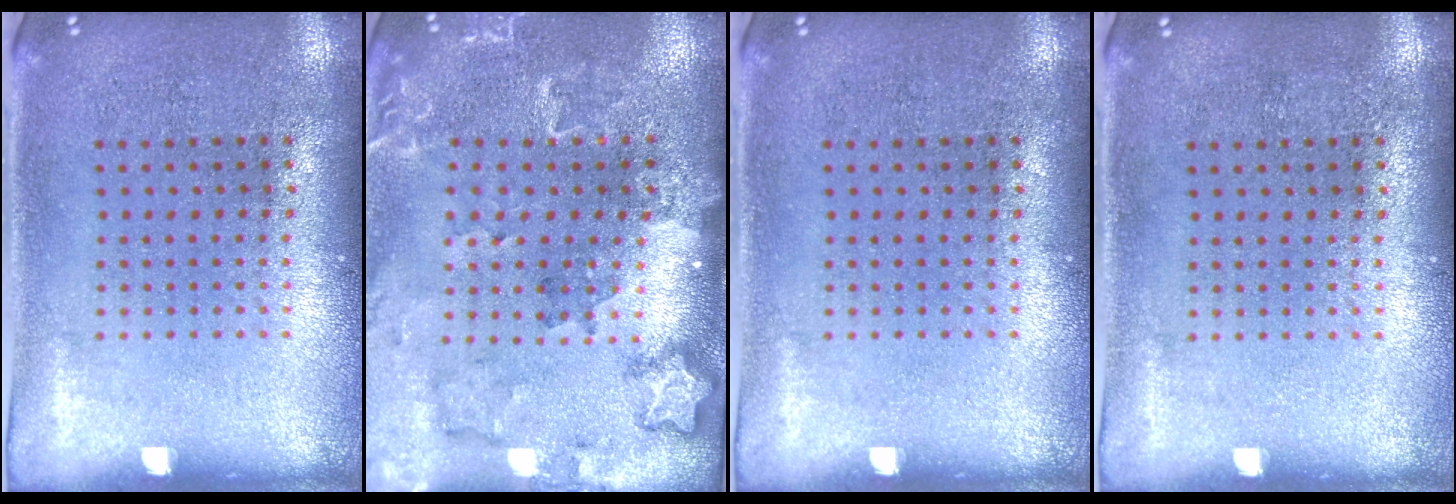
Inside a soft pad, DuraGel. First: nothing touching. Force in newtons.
{"total": 1.8, "press": 1.8, "slide": 0.2}
{"total": 0.0}
{"total": 0.0}